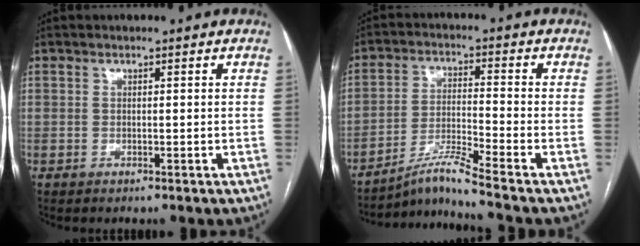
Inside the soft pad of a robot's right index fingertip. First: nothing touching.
{"total": 7.4, "force": [-6.3, -2.6, 2.9], "torque": [-0.063, -0.020, -0.116]}